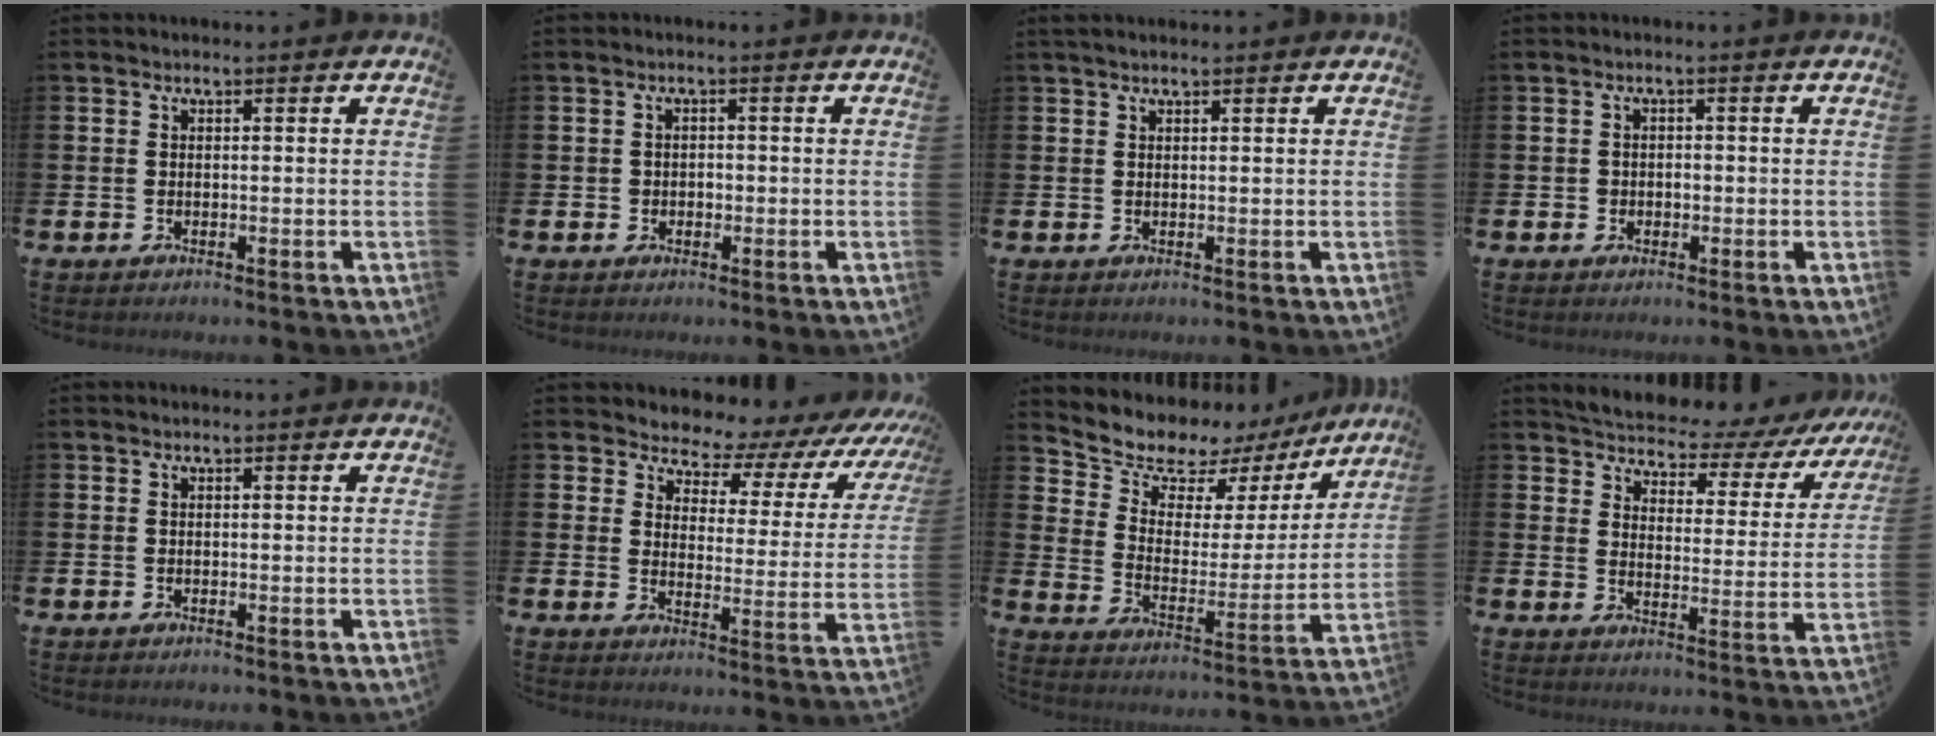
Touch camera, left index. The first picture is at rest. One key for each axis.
{"total": 1.2, "fx": 0.1, "fy": 1.1, "fz": 0.4, "tx": 0.006, "ty": 0.001, "tz": -0.005}
{"total": 1.2, "fx": 1.1, "fy": 0.2, "fz": 0.5, "tx": -0.001, "ty": -0.001, "tz": 0.019}
{"total": 1.1, "fx": 0.0, "fy": 1.0, "fz": 0.4, "tx": 0.007, "ty": -0.001, "tz": -0.005}
{"total": 0.0}
{"total": 5.0, "fx": 4.4, "fy": 2.2, "fz": 0.8, "tx": -0.025, "ty": -0.049, "tz": 0.064}
{"total": 9.7, "fx": 8.4, "fy": 4.1, "fz": 2.3, "tx": -0.077, "ty": -0.065, "tz": 0.147}
{"total": 5.0, "fx": 4.7, "fy": 1.5, "fz": 0.9, "tx": -0.035, "ty": -0.045, "tz": 0.072}